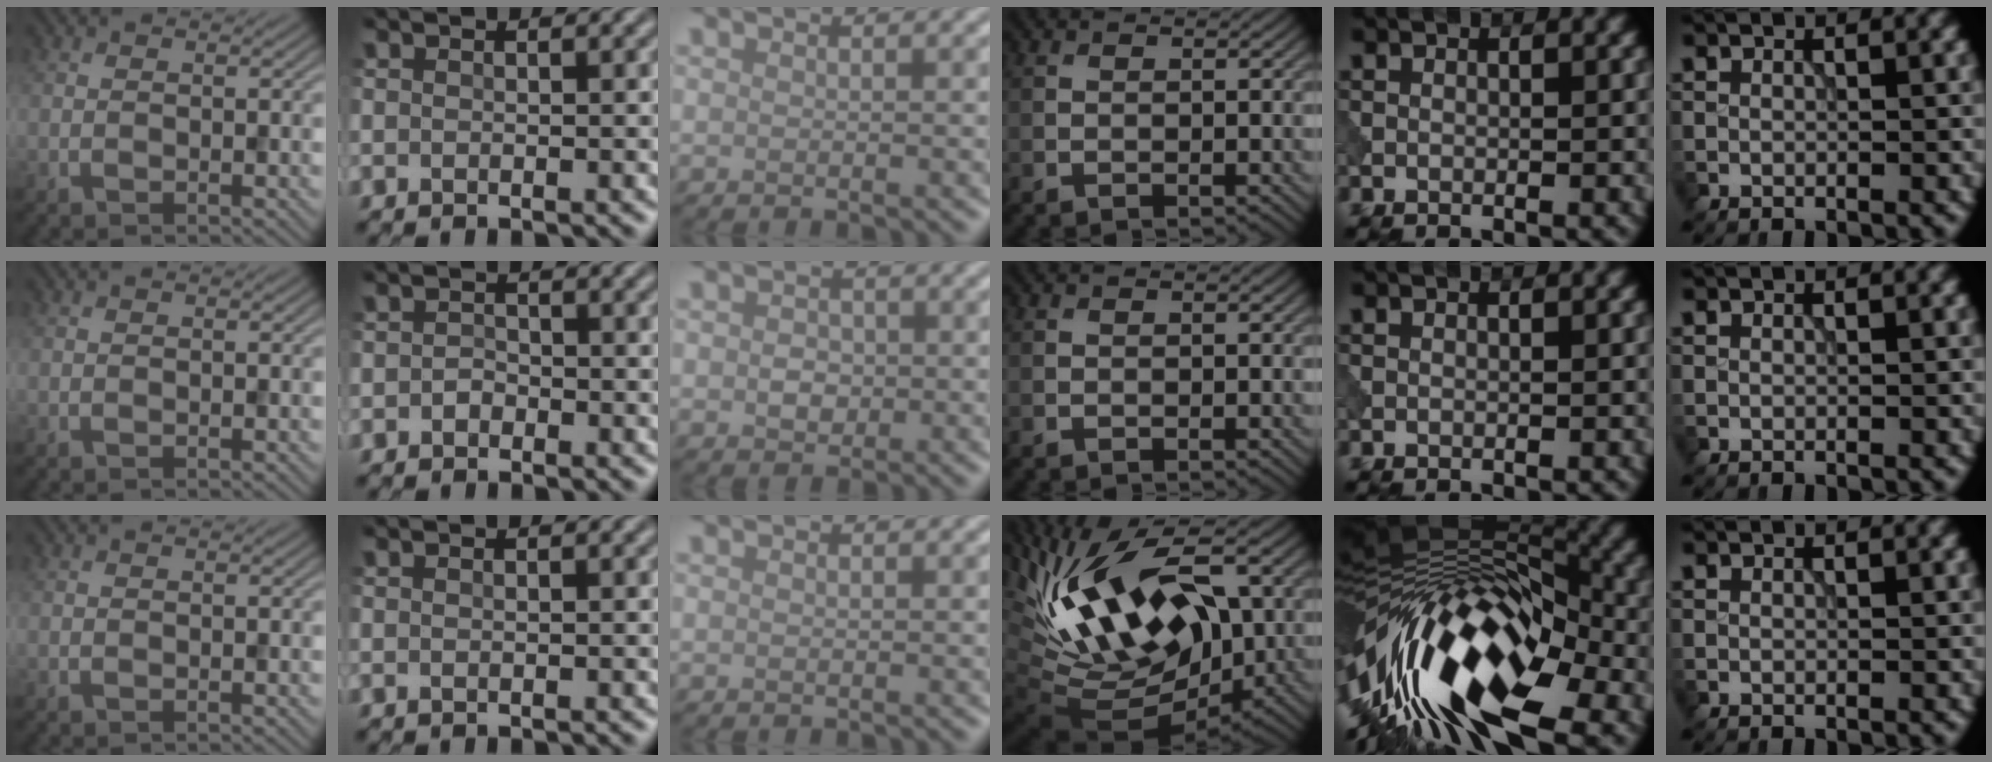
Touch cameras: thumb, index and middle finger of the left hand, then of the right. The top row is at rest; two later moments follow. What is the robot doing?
{"motion": "extract", "object": "peg toy"}